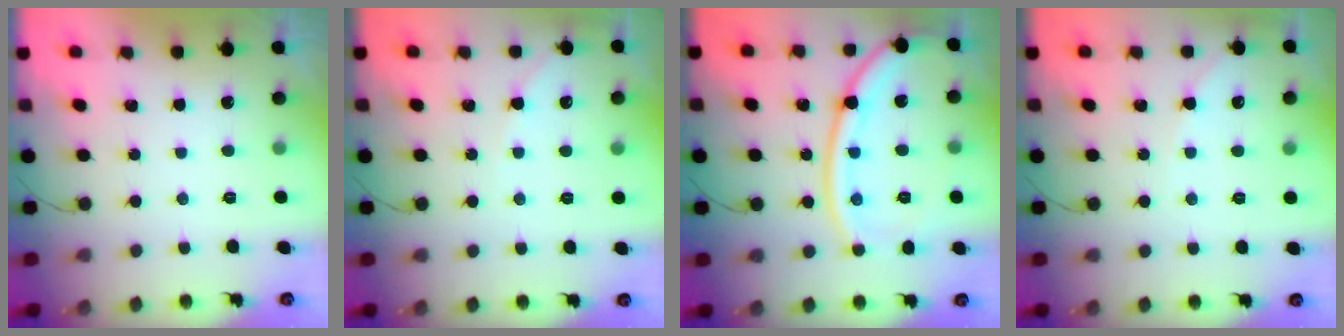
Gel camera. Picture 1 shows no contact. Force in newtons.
{"total": 4.0, "press": 4.0, "slide": 0.6}
{"total": 17.1, "press": 17.0, "slide": 2.0}
{"total": 4.0, "press": 4.0, "slide": 0.6}